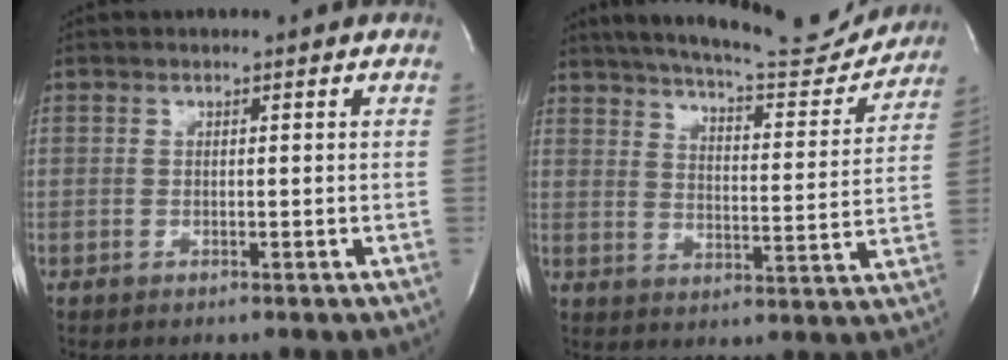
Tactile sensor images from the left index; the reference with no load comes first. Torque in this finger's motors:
{"motor_torque": [0.76, -0.77, 0.50, 0.12]}